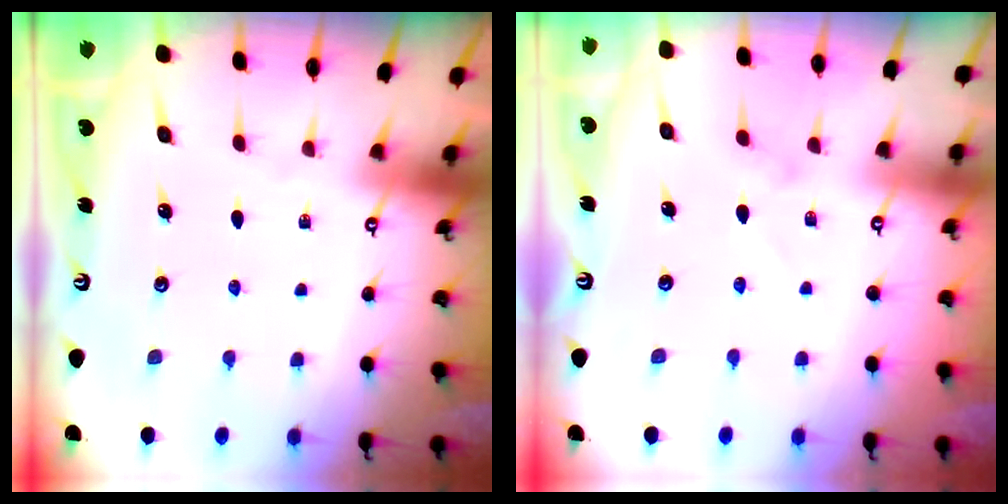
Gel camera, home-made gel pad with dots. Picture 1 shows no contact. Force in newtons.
{"total": 0.0}